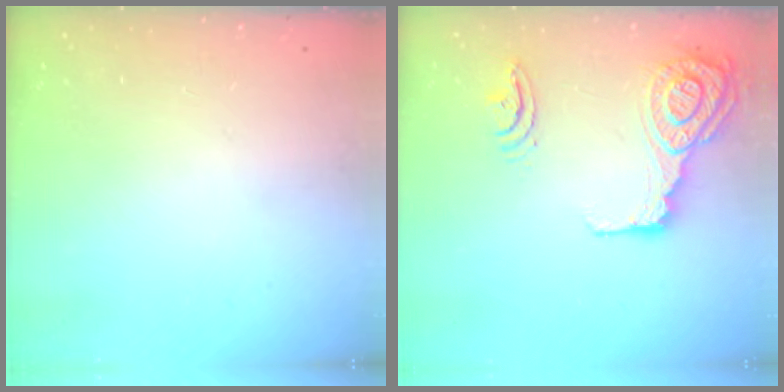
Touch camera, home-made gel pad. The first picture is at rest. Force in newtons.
{"total": 18.9, "press": 18.6, "slide": 3.2}